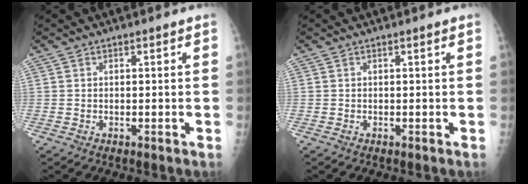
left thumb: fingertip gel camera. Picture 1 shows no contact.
{"total": 0.0}